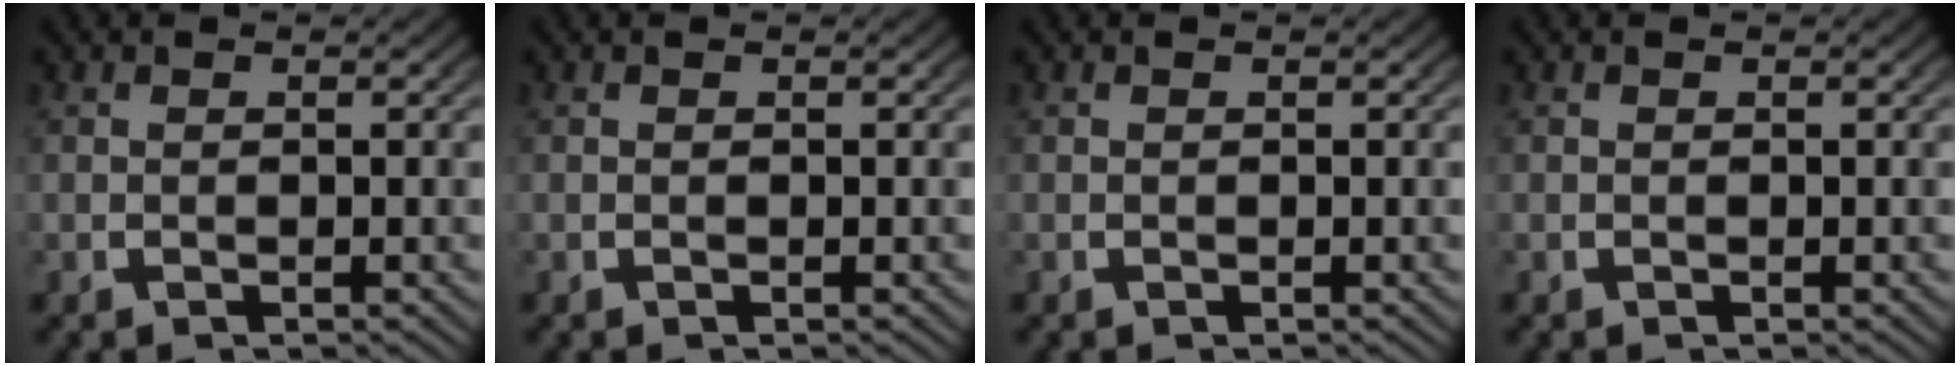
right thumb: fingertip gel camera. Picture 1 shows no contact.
{"total": 0.0}
{"total": 0.0}
{"total": 0.0}